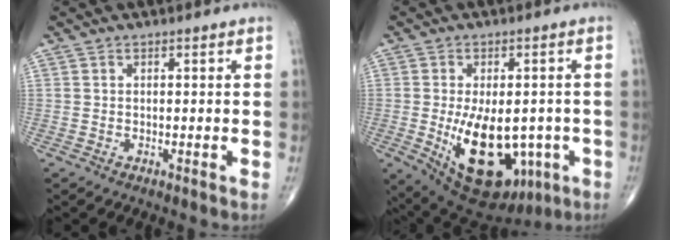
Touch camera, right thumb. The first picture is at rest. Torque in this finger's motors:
{"motor_torque": [2.37, 2.64, 1.75, 0.08, 0.45]}